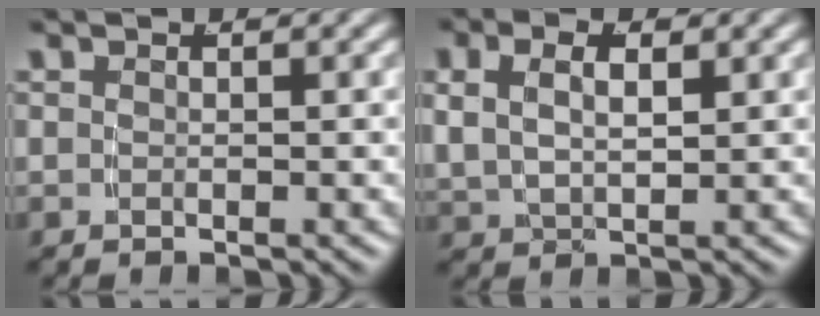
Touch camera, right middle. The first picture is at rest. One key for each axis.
{"total": 4.8, "fx": 1.5, "fy": 3.3, "fz": 3.2, "tx": -0.059, "ty": 0.007, "tz": 0.025}